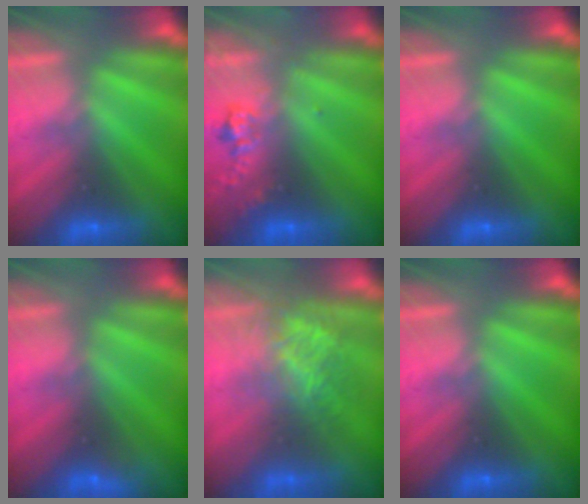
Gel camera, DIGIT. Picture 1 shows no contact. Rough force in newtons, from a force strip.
{"total": 2.4}
{"total": 0.0}
{"total": 2.9}
{"total": 3.7}
{"total": 0.0}